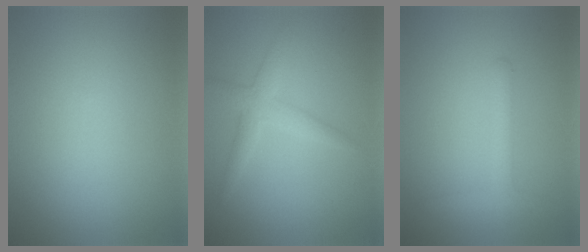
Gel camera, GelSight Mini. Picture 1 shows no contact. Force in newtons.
{"total": 2.5, "press": 2.5, "slide": 0.0}
{"total": 1.7, "press": 1.7, "slide": 0.1}